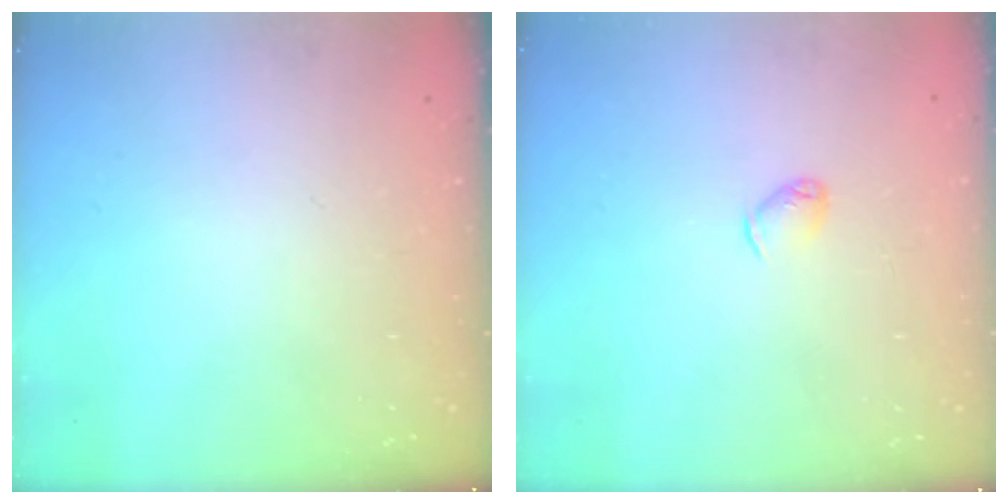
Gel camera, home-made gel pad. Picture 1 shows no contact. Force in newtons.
{"total": 3.1, "press": 3.1, "slide": 0.5}